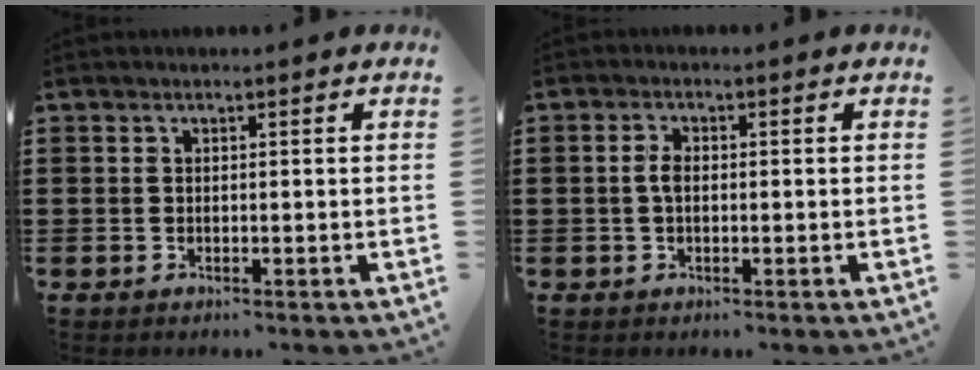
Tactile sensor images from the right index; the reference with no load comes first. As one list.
[{"total": 2.4, "force": [-0.1, 1.2, 2.1], "torque": [-0.049, 0.000, -0.005]}]